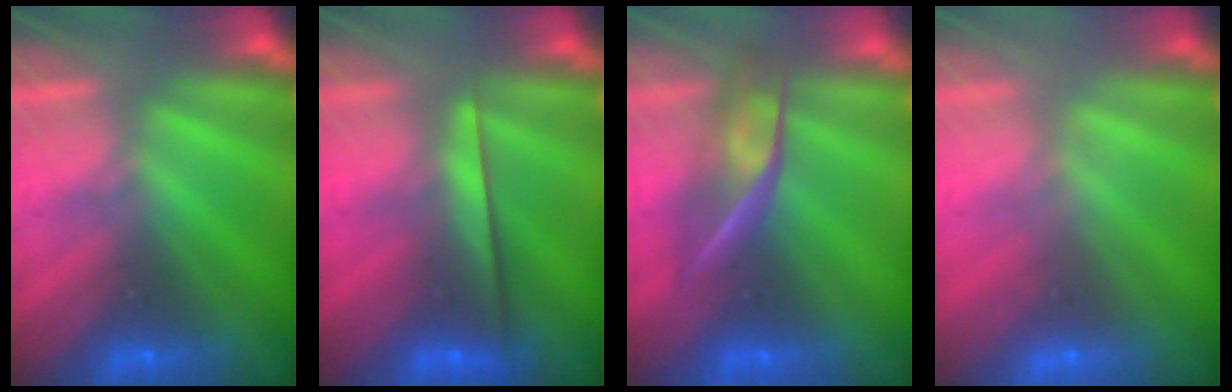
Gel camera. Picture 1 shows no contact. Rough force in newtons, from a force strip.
{"total": 2.2}
{"total": 2.4}
{"total": 1.6}